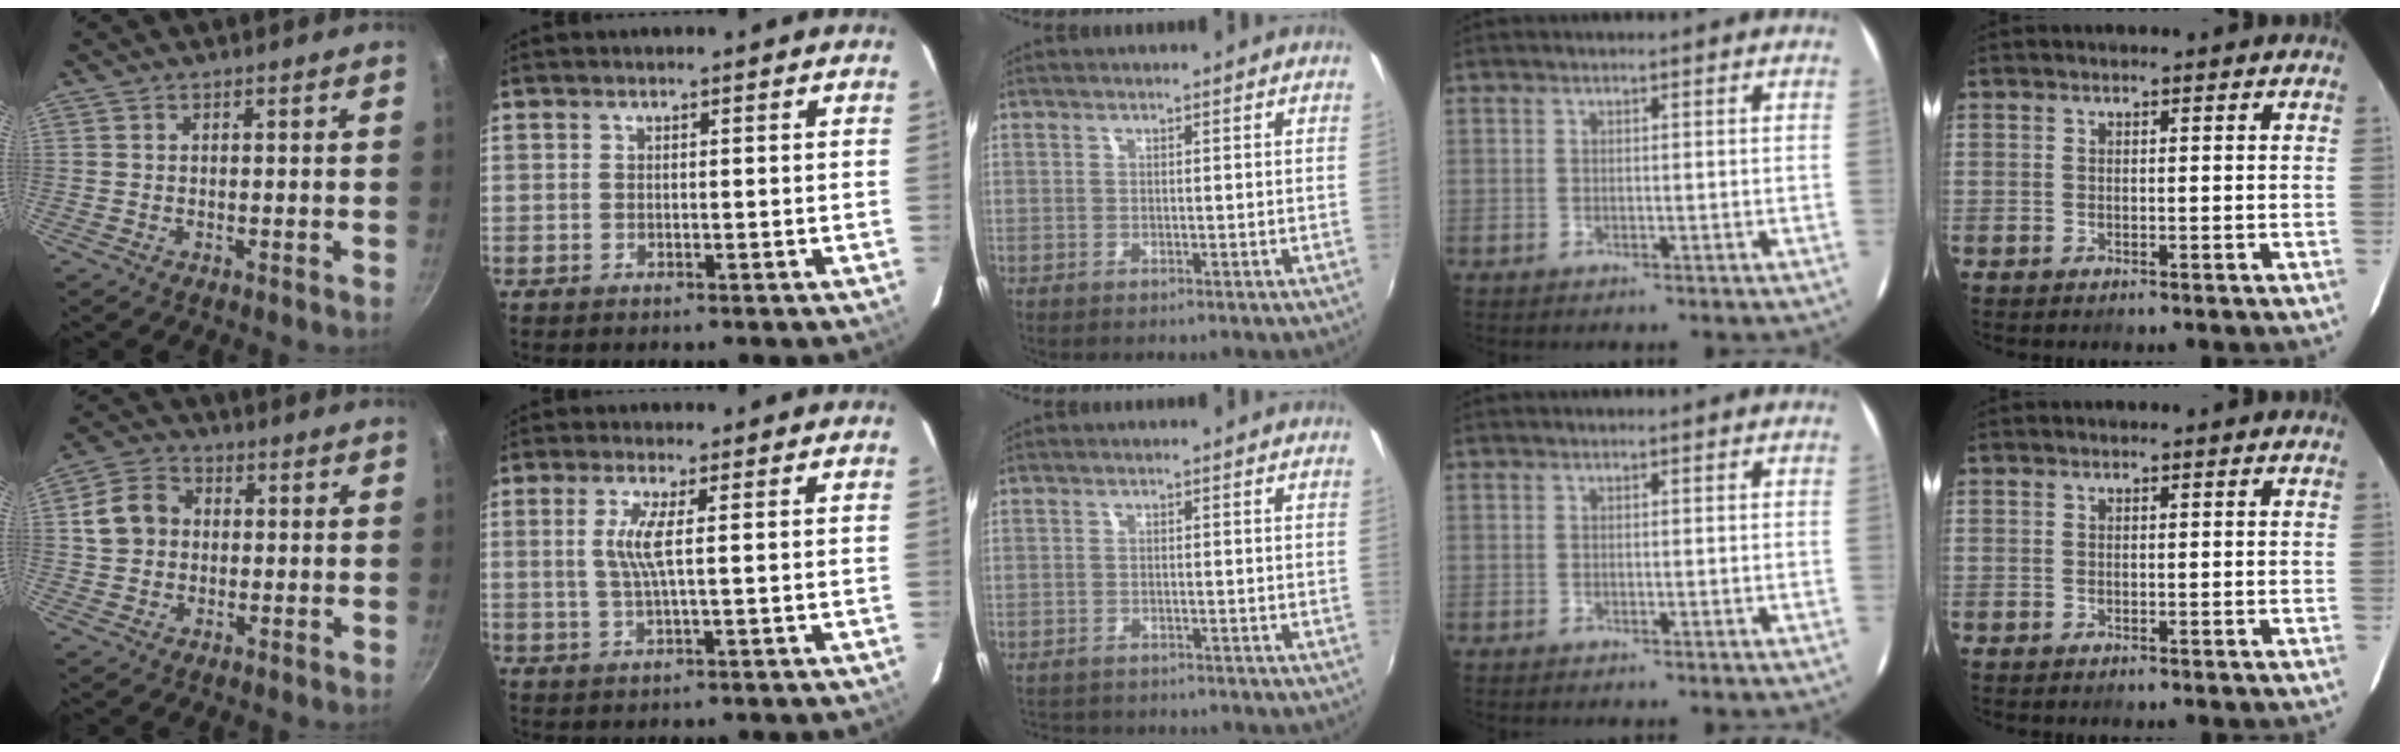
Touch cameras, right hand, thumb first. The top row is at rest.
{"thumb": {"total": 8.0, "force": [0.7, 6.7, 4.3], "torque": [-0.055, 0.016, 0.000]}, "index": {"total": 4.4, "force": [0.7, -0.3, 4.3], "torque": [-0.085, -0.003, 0.015]}, "middle": {"total": 5.8, "force": [-5.3, 1.9, 1.4], "torque": [-0.038, -0.011, -0.081]}}